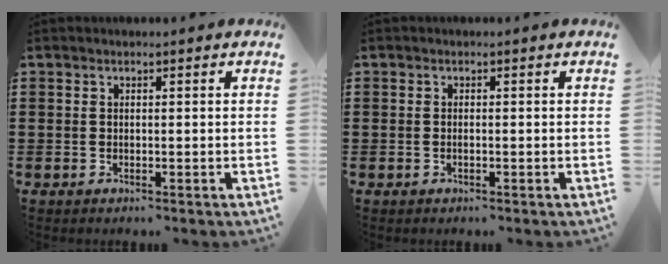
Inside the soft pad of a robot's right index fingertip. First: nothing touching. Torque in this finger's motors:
{"motor_torque": [0.72, 1.42, -0.03, -0.01]}